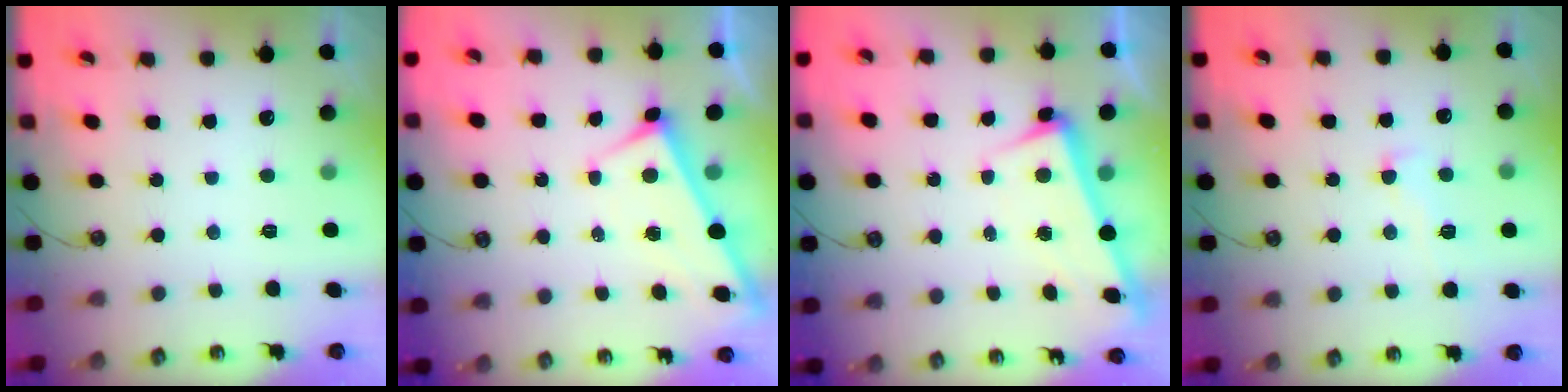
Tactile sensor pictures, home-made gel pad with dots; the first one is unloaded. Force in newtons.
{"total": 2.6, "press": 2.6, "slide": 0.4}
{"total": 3.4, "press": 3.3, "slide": 1.1}
{"total": 1.6, "press": 1.4, "slide": 0.7}